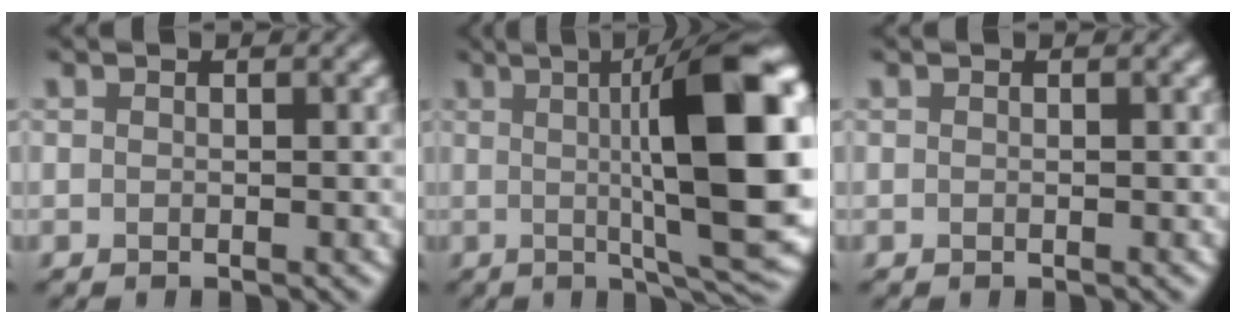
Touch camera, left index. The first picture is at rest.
{"total": 15.9, "force": [1.6, 3.7, 15.4], "torque": [-0.187, 0.011, 0.029]}
{"total": 0.0}